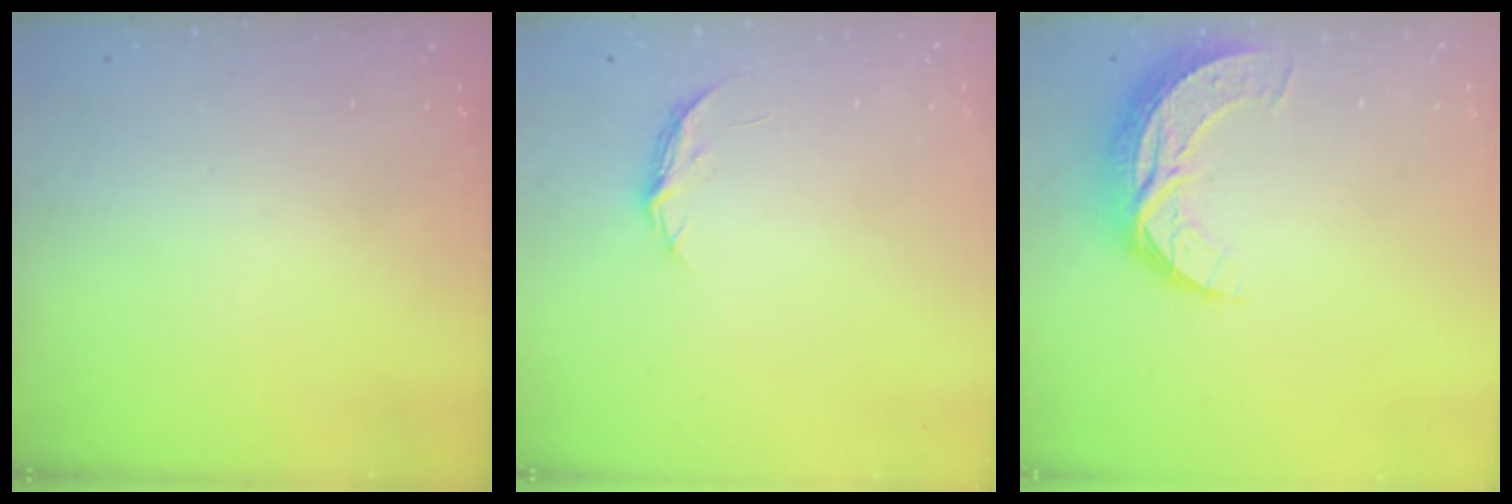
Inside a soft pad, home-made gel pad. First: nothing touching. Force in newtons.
{"total": 4.5, "press": 4.5, "slide": 0.5}
{"total": 8.9, "press": 8.9, "slide": 0.6}